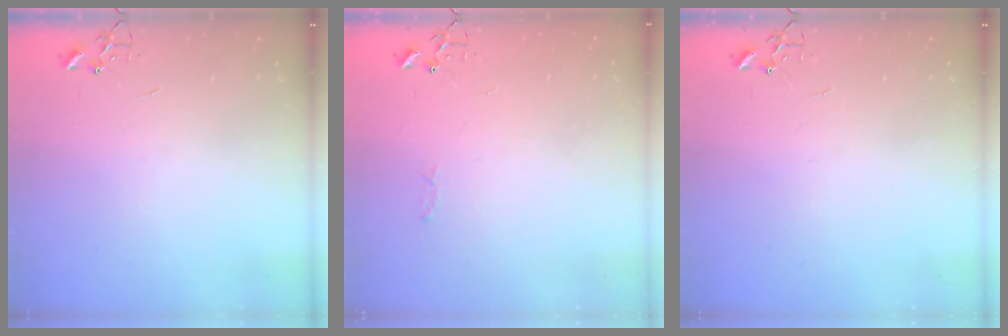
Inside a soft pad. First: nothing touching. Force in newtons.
{"total": 2.8, "press": 2.8, "slide": 0.4}
{"total": 0.0}